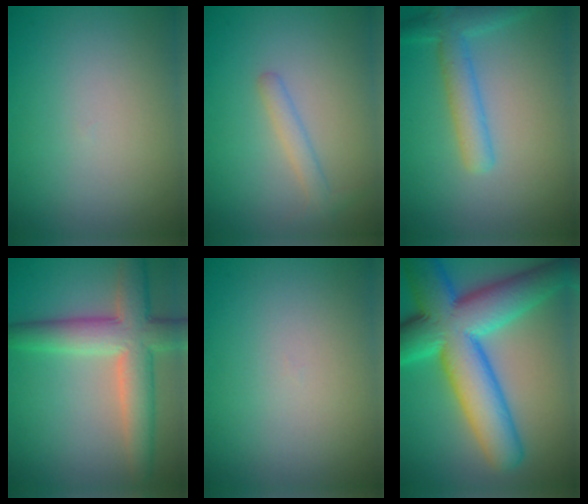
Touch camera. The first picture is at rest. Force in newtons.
{"total": 1.6, "press": 1.6, "slide": 0.0}
{"total": 3.5, "press": 3.5, "slide": 0.2}
{"total": 6.9, "press": 6.9, "slide": 0.3}
{"total": 0.0}
{"total": 13.1, "press": 13.1, "slide": 0.6}